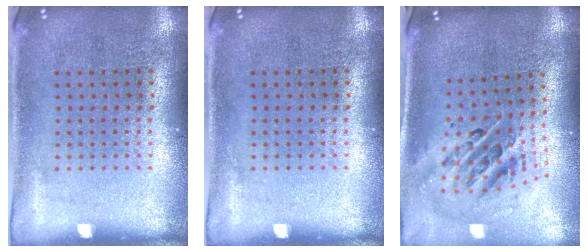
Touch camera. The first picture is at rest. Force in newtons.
{"total": 0.0}
{"total": 1.9, "press": 1.5, "slide": 1.2}